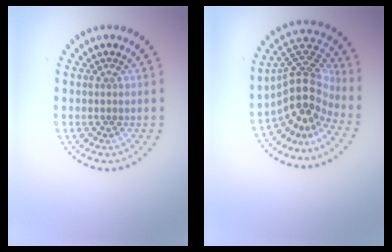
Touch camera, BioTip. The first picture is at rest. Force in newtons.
{"total": 5.0, "press": 3.6, "slide": 3.4}